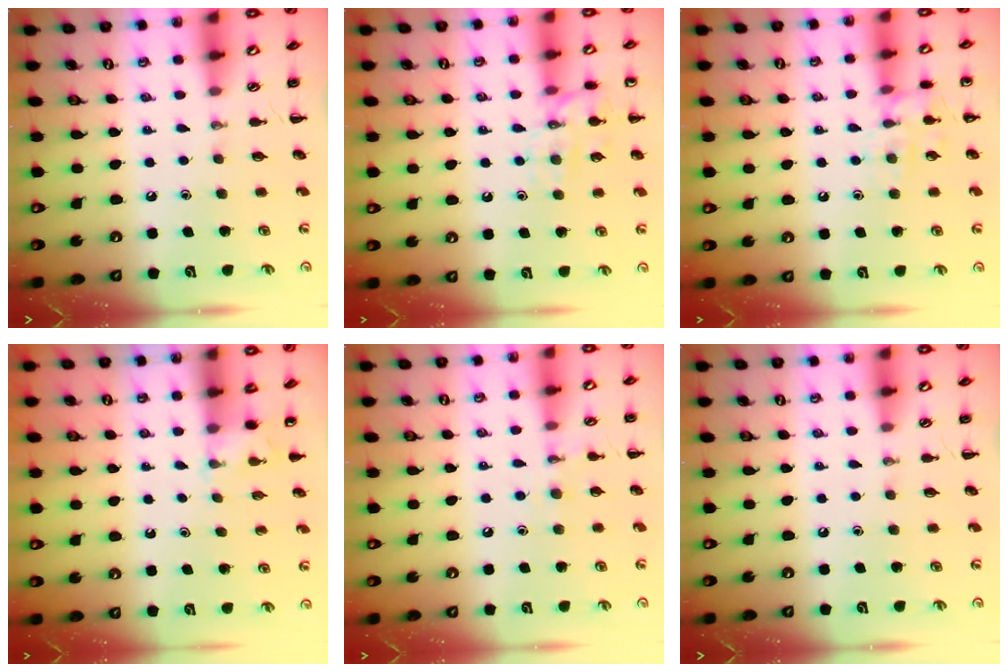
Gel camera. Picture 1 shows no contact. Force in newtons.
{"total": 12.0, "press": 11.9, "slide": 0.8}
{"total": 9.2, "press": 9.1, "slide": 1.2}
{"total": 2.6, "press": 2.4, "slide": 1.0}
{"total": 6.7, "press": 6.5, "slide": 1.5}
{"total": 0.0}